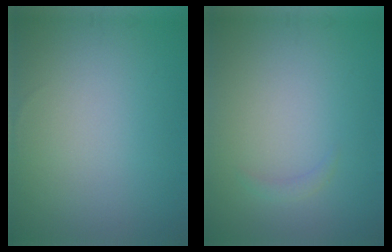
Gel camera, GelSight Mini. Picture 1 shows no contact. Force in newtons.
{"total": 0.7, "press": 0.7, "slide": 0.1}